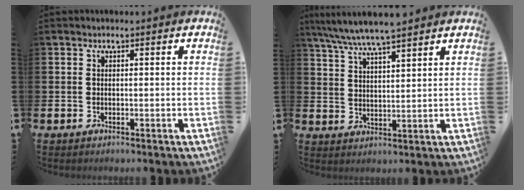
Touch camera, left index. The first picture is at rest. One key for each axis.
{"total": 6.7, "fx": 6.2, "fy": 0.4, "fz": 2.5, "tx": -0.072, "ty": -0.022, "tz": 0.113}